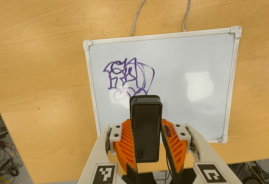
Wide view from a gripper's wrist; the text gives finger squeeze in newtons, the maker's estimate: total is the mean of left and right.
{"total": 4.4, "left": 3.2, "right": 5.5}